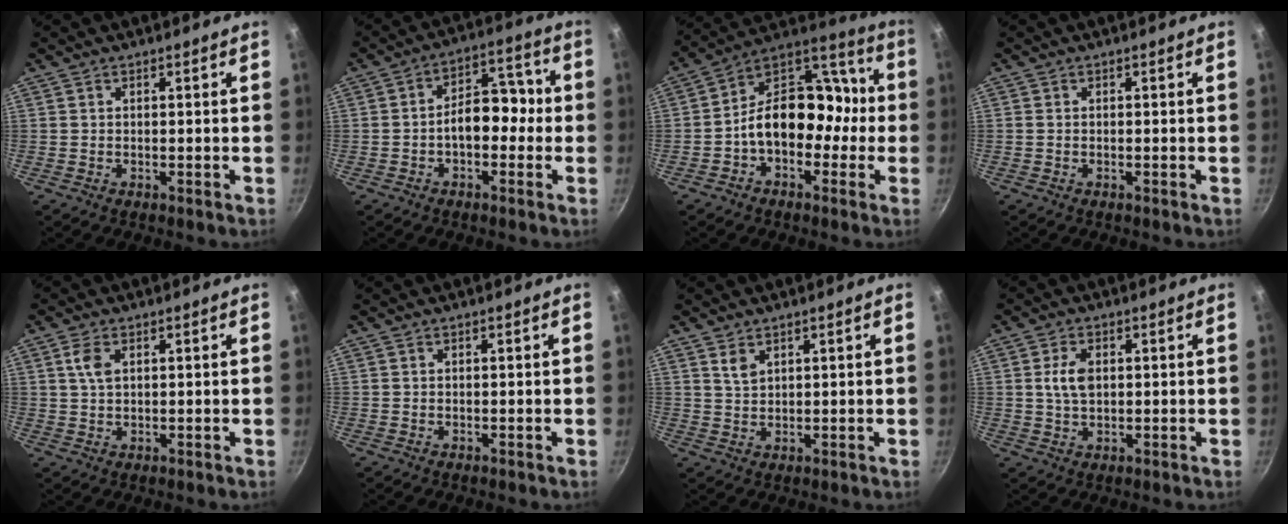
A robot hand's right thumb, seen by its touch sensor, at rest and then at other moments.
{"total": 9.1, "force": [-1.5, 5.8, 6.9], "torque": [-0.055, 0.042, -0.037]}
{"total": 16.2, "force": [-2.5, 11.6, 11.0], "torque": [-0.115, 0.073, -0.056]}
{"total": 0.0}
{"total": 3.6, "force": [1.3, 1.9, 2.7], "torque": [-0.053, -0.001, 0.025]}
{"total": 0.0}
{"total": 2.8, "force": [1.7, 1.5, 1.6], "torque": [-0.028, -0.008, 0.037]}
{"total": 4.8, "force": [0.8, 3.0, 3.7], "torque": [-0.062, 0.001, 0.015]}